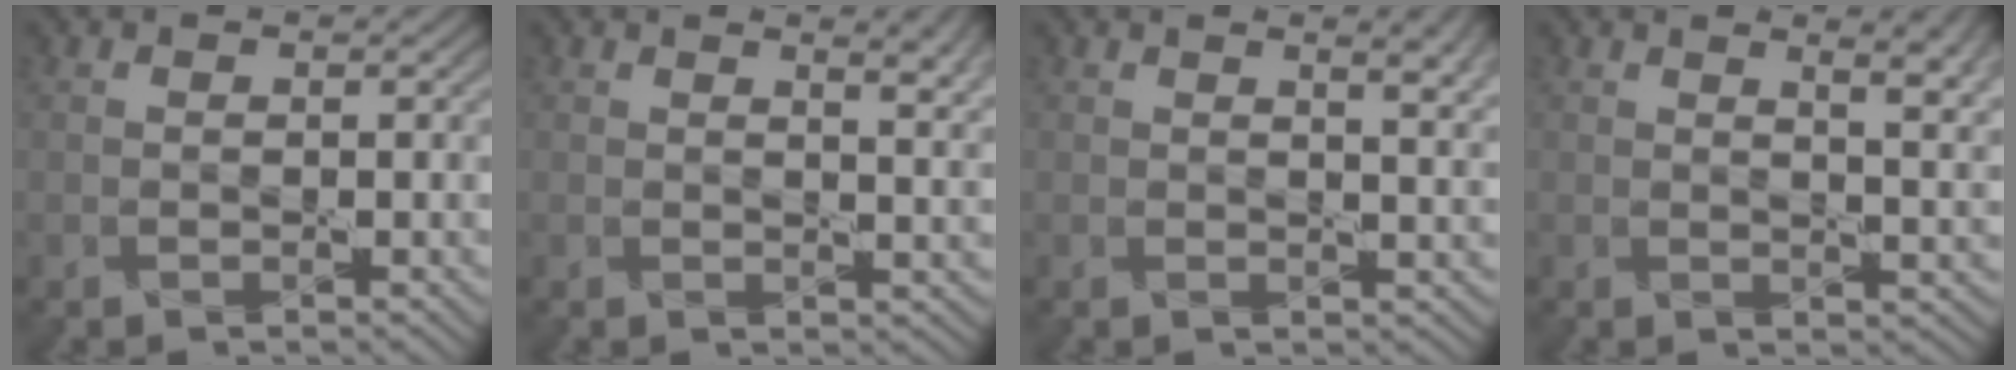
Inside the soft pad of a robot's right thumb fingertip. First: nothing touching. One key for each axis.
{"total": 5.0, "fx": 2.6, "fy": 1.6, "fz": 3.9, "tx": -0.049, "ty": 0.008, "tz": 0.033}
{"total": 4.9, "fx": 2.3, "fy": 1.6, "fz": 4.0, "tx": -0.050, "ty": 0.009, "tz": 0.027}
{"total": 7.4, "fx": 3.6, "fy": 2.6, "fz": 6.0, "tx": -0.058, "ty": 0.018, "tz": 0.040}